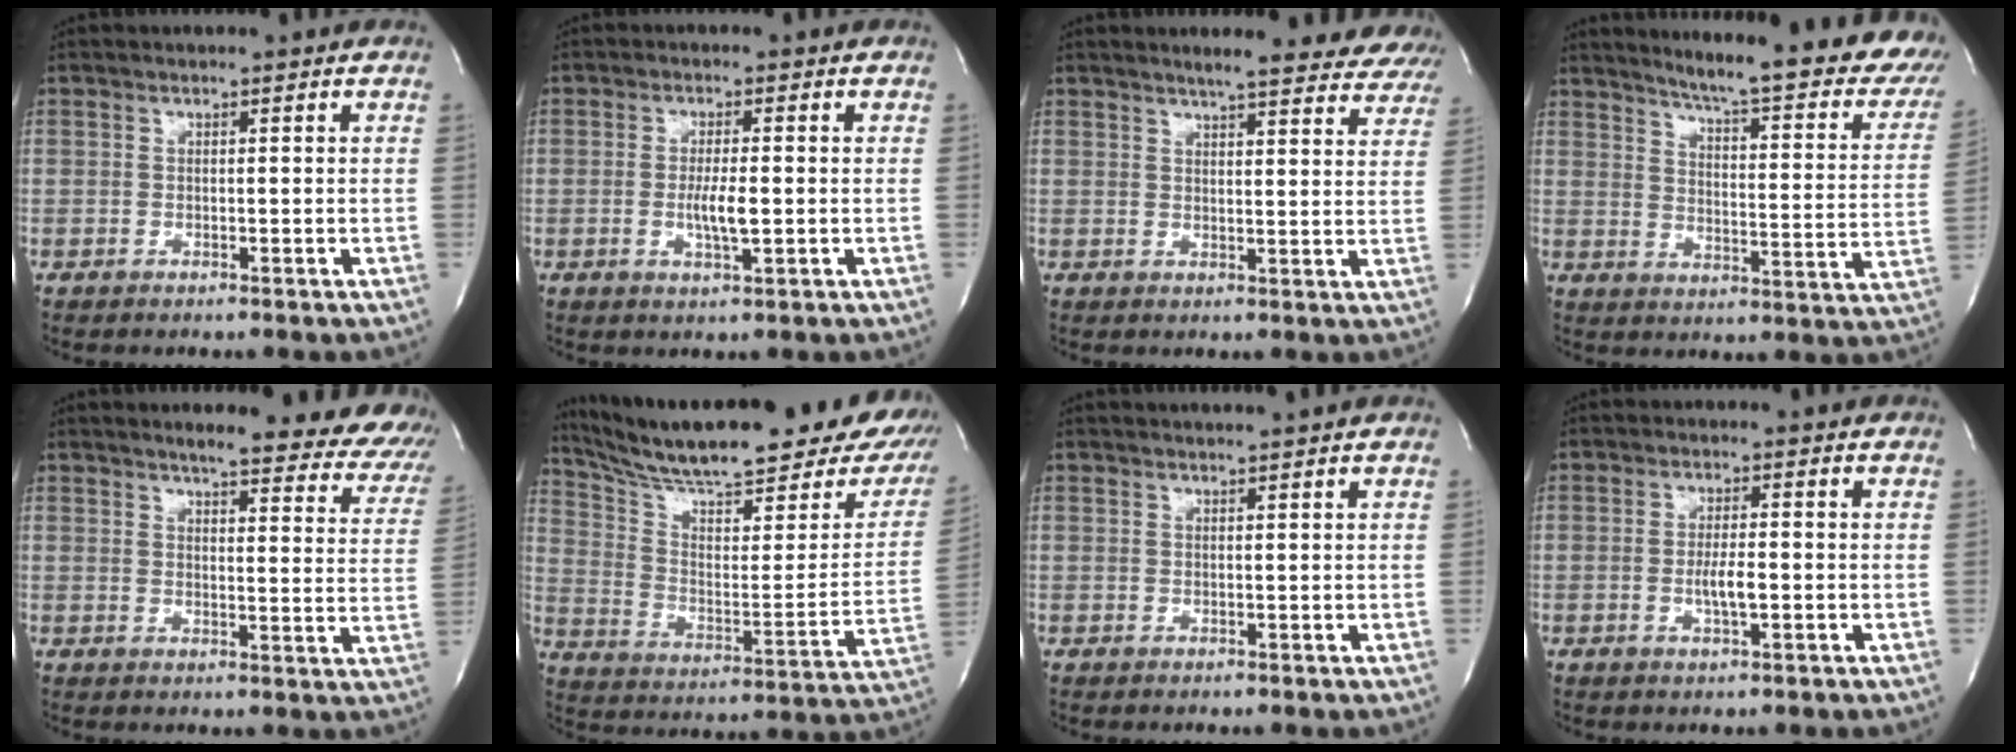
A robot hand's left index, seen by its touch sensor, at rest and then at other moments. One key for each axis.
{"total": 3.9, "fx": -0.7, "fy": 0.5, "fz": 3.8, "tx": -0.074, "ty": -0.008, "tz": -0.011}
{"total": 17.1, "fx": 15.8, "fy": 2.7, "fz": 5.9, "tx": -0.067, "ty": -0.030, "tz": 0.171}
{"total": 25.9, "fx": 21.5, "fy": 3.2, "fz": 14.1, "tx": -0.194, "ty": -0.075, "tz": 0.252}
{"total": 22.4, "fx": 20.4, "fy": 4.1, "fz": 8.4, "tx": -0.096, "ty": -0.072, "tz": 0.215}
{"total": 27.9, "fx": 22.9, "fy": 4.2, "fz": 15.4, "tx": -0.241, "ty": -0.055, "tz": 0.313}
{"total": 2.5, "fx": 2.3, "fy": -0.8, "fz": 0.8, "tx": -0.008, "ty": 0.004, "tz": 0.033}
{"total": 3.2, "fx": -0.8, "fy": 0.4, "fz": 3.1, "tx": -0.061, "ty": -0.005, "tz": -0.013}